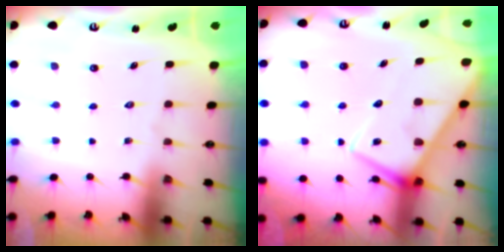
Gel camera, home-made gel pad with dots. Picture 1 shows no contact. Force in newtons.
{"total": 8.3, "press": 8.3, "slide": 0.8}